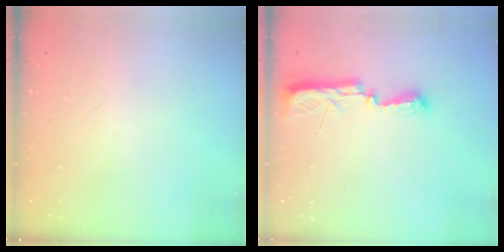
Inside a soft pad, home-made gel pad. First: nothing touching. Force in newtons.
{"total": 7.7, "press": 7.7, "slide": 0.6}